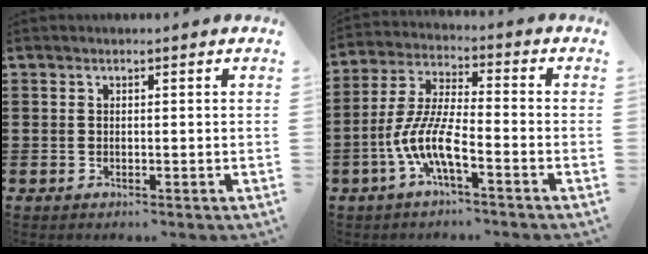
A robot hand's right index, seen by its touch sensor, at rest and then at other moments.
{"total": 8.4, "force": [-4.1, 1.7, 7.2], "torque": [-0.174, -0.015, -0.084]}